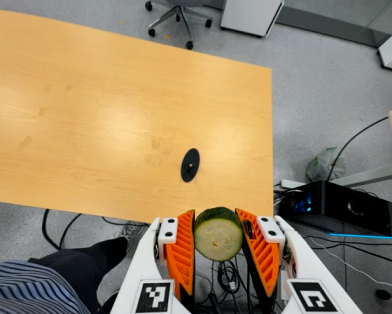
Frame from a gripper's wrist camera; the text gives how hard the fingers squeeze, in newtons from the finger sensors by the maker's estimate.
{"total": 12.9, "left": 12.2, "right": 13.6}